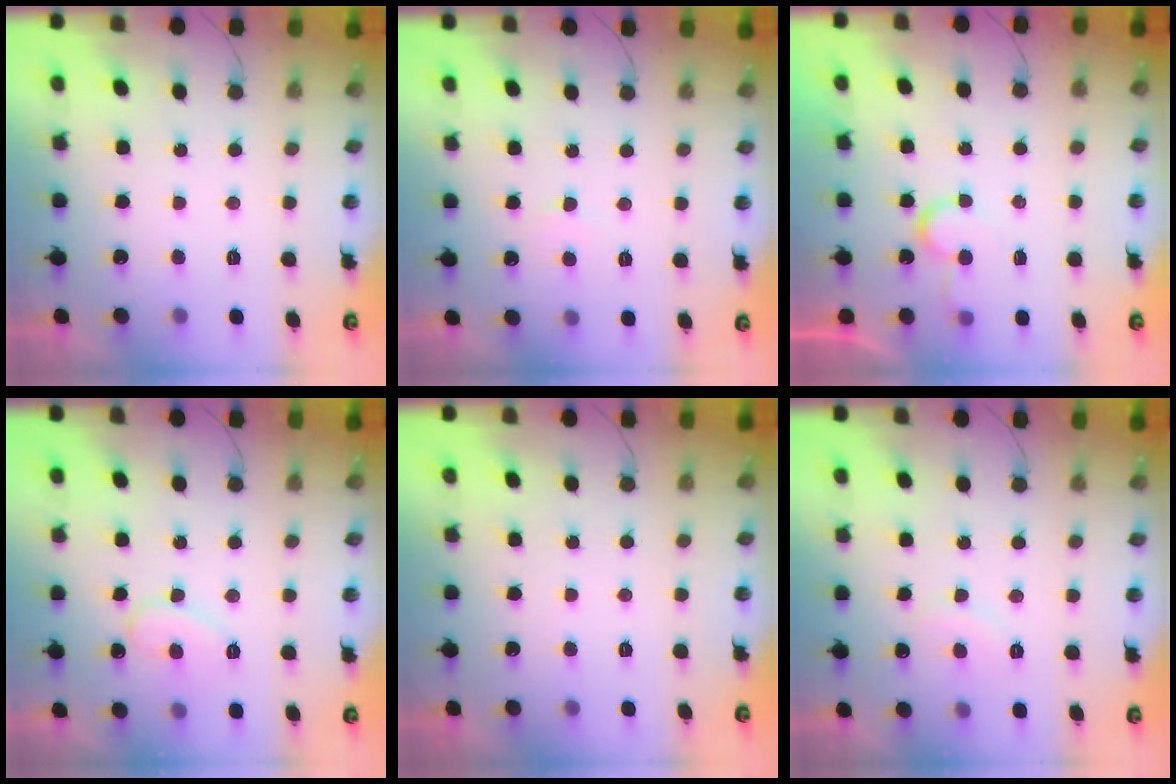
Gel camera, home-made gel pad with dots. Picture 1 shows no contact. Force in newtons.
{"total": 2.4, "press": 2.4, "slide": 0.2}
{"total": 6.3, "press": 6.2, "slide": 0.6}
{"total": 8.8, "press": 8.7, "slide": 0.6}
{"total": 0.0}
{"total": 6.5, "press": 6.4, "slide": 0.6}